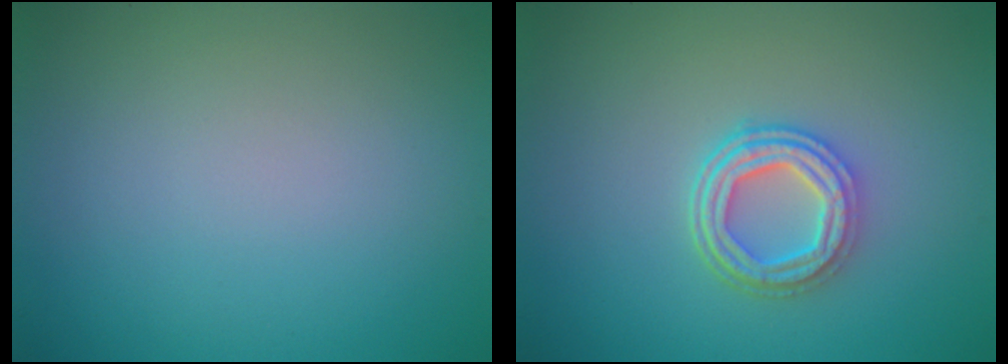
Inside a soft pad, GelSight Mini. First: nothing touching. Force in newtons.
{"total": 4.1, "press": 3.3, "slide": 2.5}